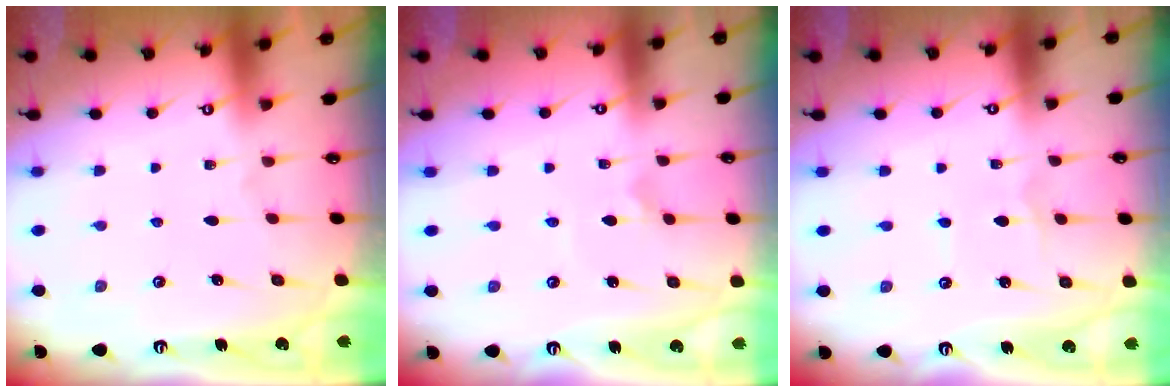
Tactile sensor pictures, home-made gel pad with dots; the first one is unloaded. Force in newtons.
{"total": 1.8, "press": 1.7, "slide": 0.4}
{"total": 1.3, "press": 1.3, "slide": 0.1}